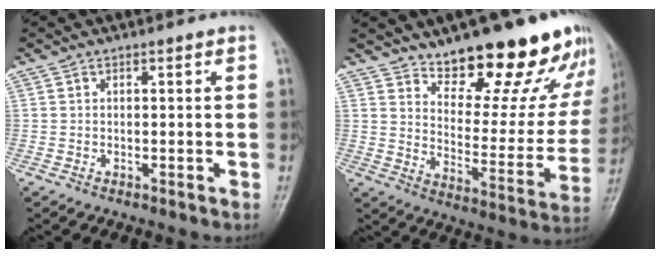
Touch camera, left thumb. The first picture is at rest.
{"total": 21.6, "force": [17.3, 7.8, 10.4], "torque": [-0.088, -0.118, 0.237]}